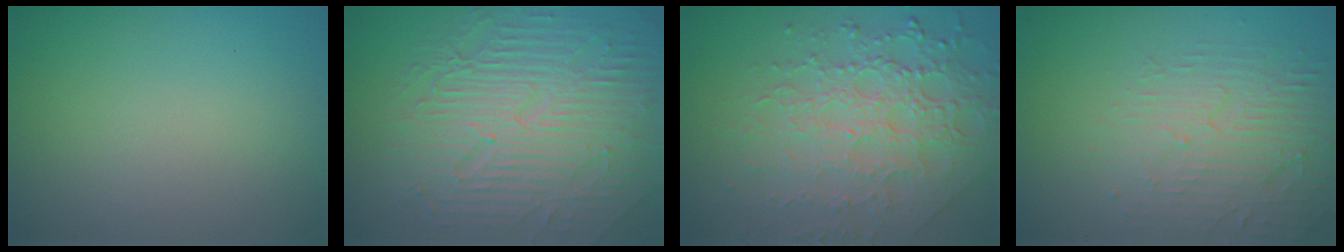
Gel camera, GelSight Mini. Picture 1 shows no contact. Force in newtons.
{"total": 9.6, "press": 6.3, "slide": 7.3}
{"total": 7.8, "press": 5.6, "slide": 5.5}
{"total": 5.0, "press": 3.3, "slide": 3.7}